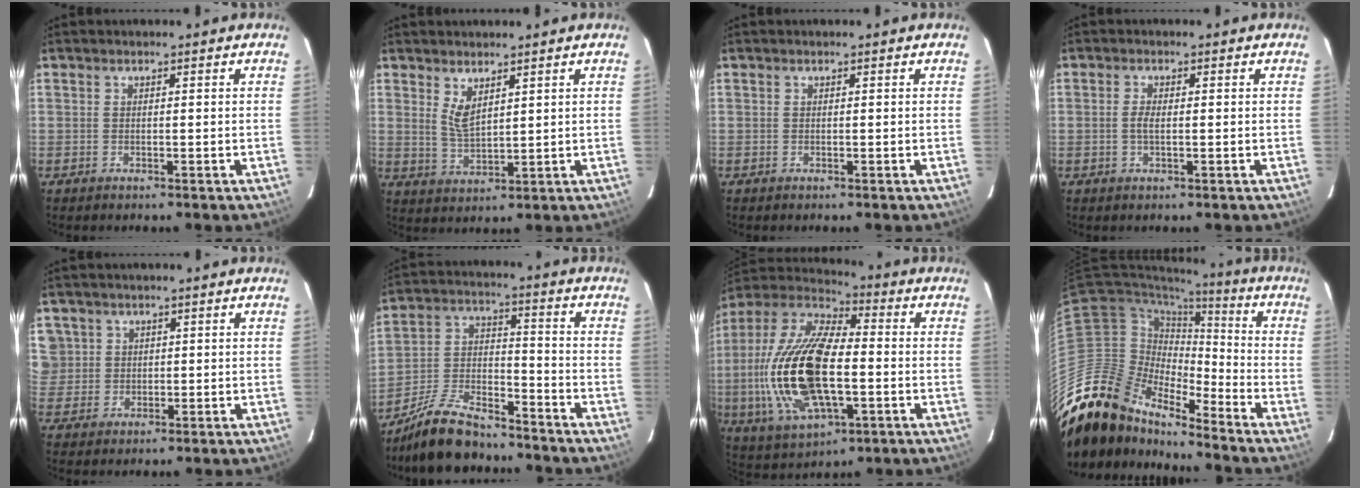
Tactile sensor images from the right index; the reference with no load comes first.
{"total": 4.2, "force": [2.6, 1.5, 3.0], "torque": [-0.056, -0.007, 0.052]}
{"total": 0.0}
{"total": 1.7, "force": [0.0, 0.4, 1.7], "torque": [-0.035, 0.000, -0.001]}
{"total": 6.2, "force": [2.0, 5.8, 0.9], "torque": [-0.014, 0.021, 0.045]}
{"total": 13.8, "force": [-11.4, 4.6, 6.1], "torque": [-0.143, 0.007, -0.207]}
{"total": 23.5, "force": [-2.9, 10.5, 20.8], "torque": [-0.443, -0.004, -0.050]}
{"total": 17.0, "force": [-15.0, 7.1, 3.9], "torque": [-0.092, 0.012, -0.285]}